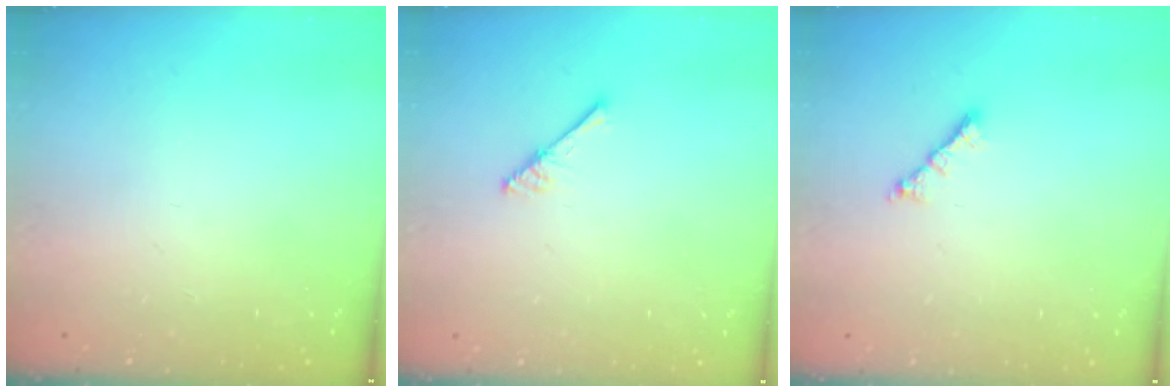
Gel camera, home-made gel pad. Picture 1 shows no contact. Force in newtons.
{"total": 3.0, "press": 3.0, "slide": 0.3}
{"total": 1.8, "press": 1.7, "slide": 0.6}